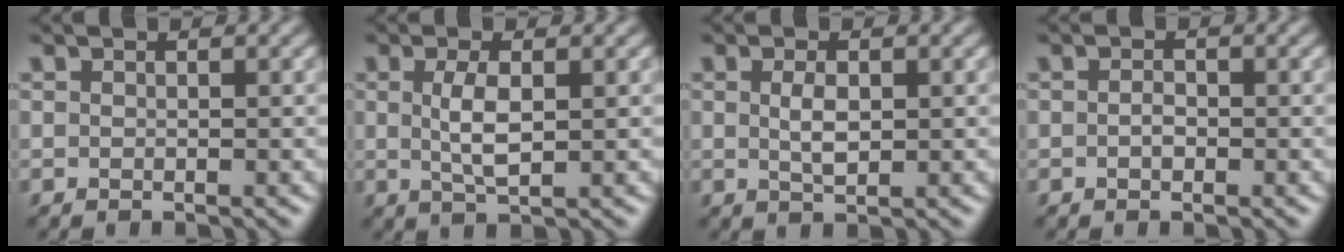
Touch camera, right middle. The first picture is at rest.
{"total": 2.9, "force": [0.4, 0.9, 2.8], "torque": [-0.060, 0.000, 0.008]}
{"total": 2.0, "force": [0.3, 0.9, 1.8], "torque": [-0.042, -0.001, 0.008]}
{"total": 1.0, "force": [-0.2, 0.6, 0.7], "torque": [-0.015, 0.001, -0.005]}